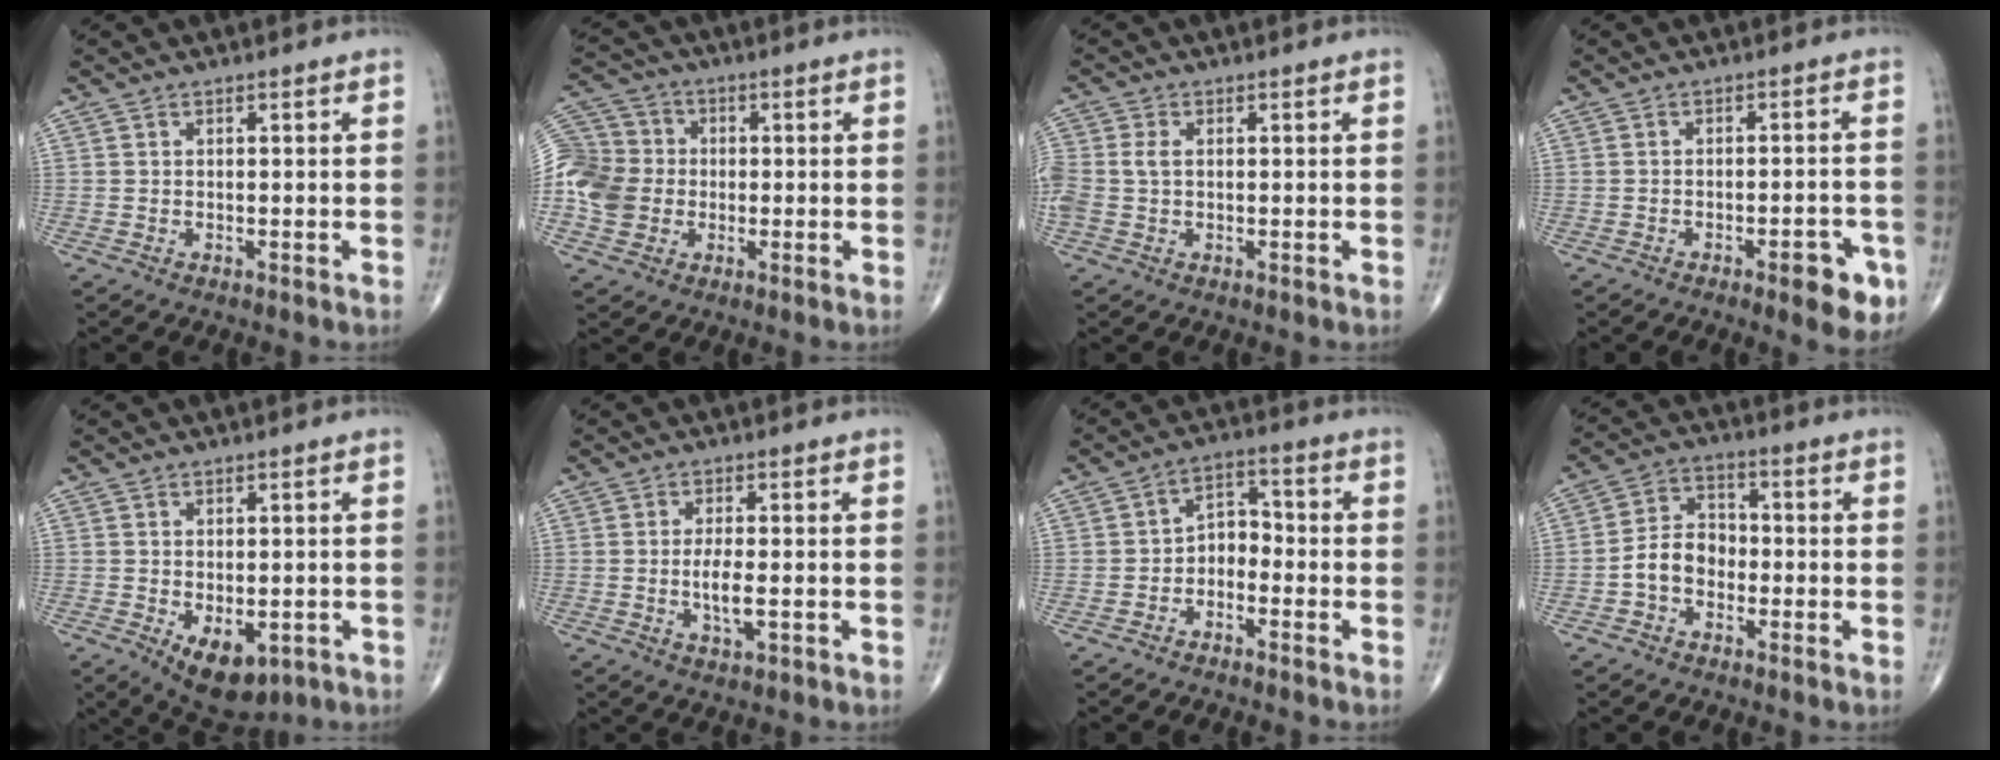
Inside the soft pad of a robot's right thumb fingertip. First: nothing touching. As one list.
[{"total": 12.4, "force": [-1.8, 10.8, 5.9], "torque": [-0.120, 0.023, -0.038]}, {"total": 4.1, "force": [0.1, 2.8, 3.1], "torque": [-0.091, 0.010, 0.000]}, {"total": 7.3, "force": [-3.7, 2.4, 5.9], "torque": [-0.055, 0.015, -0.043]}, {"total": 8.3, "force": [-2.9, 4.7, 6.2], "torque": [-0.077, -0.007, -0.030]}, {"total": 4.2, "force": [-0.7, 1.3, 3.9], "torque": [-0.076, -0.007, -0.014]}, {"total": 5.0, "force": [-2.3, 3.4, 2.9], "torque": [-0.030, 0.036, -0.053]}, {"total": 7.1, "force": [-2.1, 5.2, 4.2], "torque": [-0.057, 0.031, -0.052]}]